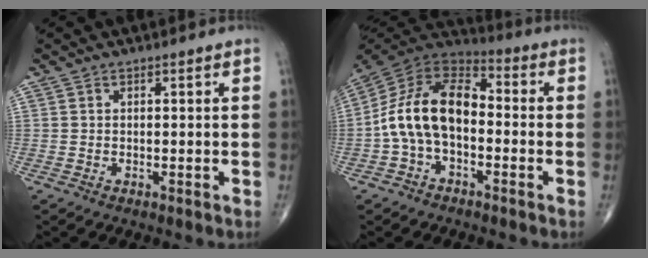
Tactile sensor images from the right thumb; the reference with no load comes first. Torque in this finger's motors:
{"motor_torque": [2.41, 2.43, 1.11, -0.82, 0.52]}